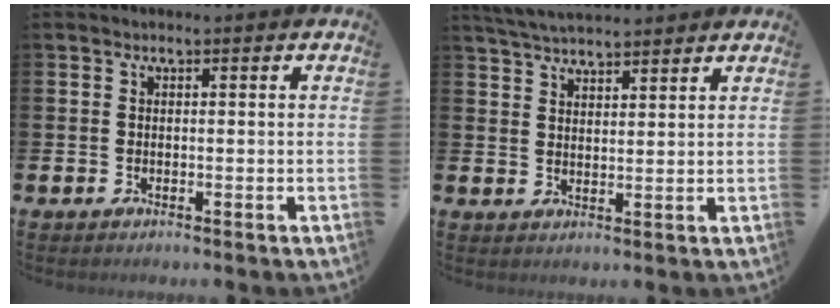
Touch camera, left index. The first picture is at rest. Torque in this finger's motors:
{"motor_torque": [0.66, -0.85, 0.10, 0.11]}